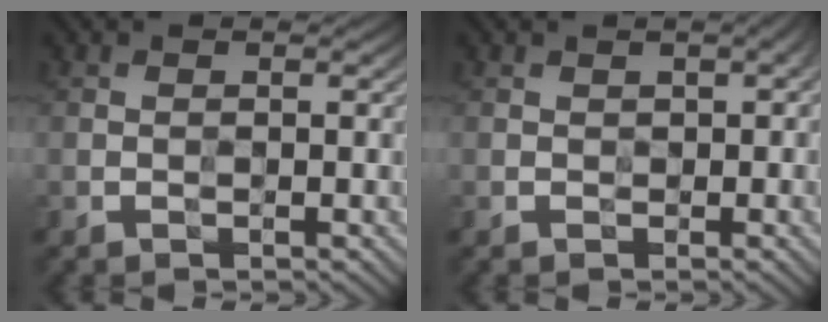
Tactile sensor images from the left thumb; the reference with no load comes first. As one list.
[{"total": 0.9, "force": [-0.2, 0.7, 0.6], "torque": [-0.005, -0.004, -0.001]}]